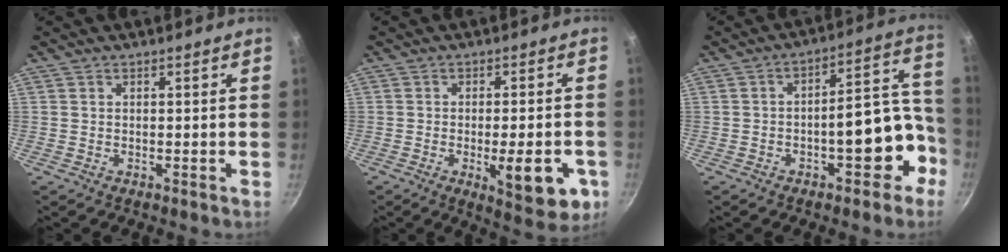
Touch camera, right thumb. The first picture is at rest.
{"total": 12.0, "force": [-3.7, 4.1, 10.6], "torque": [-0.114, 0.004, -0.042]}
{"total": 12.6, "force": [-4.9, 6.0, 10.0], "torque": [-0.070, 0.085, -0.059]}